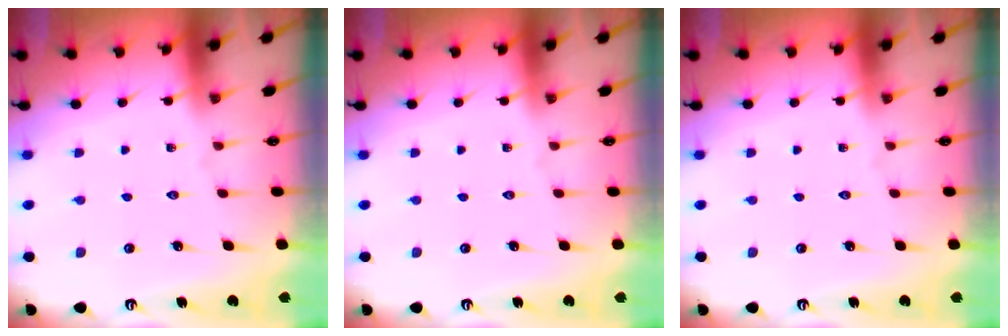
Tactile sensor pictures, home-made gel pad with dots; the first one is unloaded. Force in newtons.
{"total": 0.0}
{"total": 0.0}